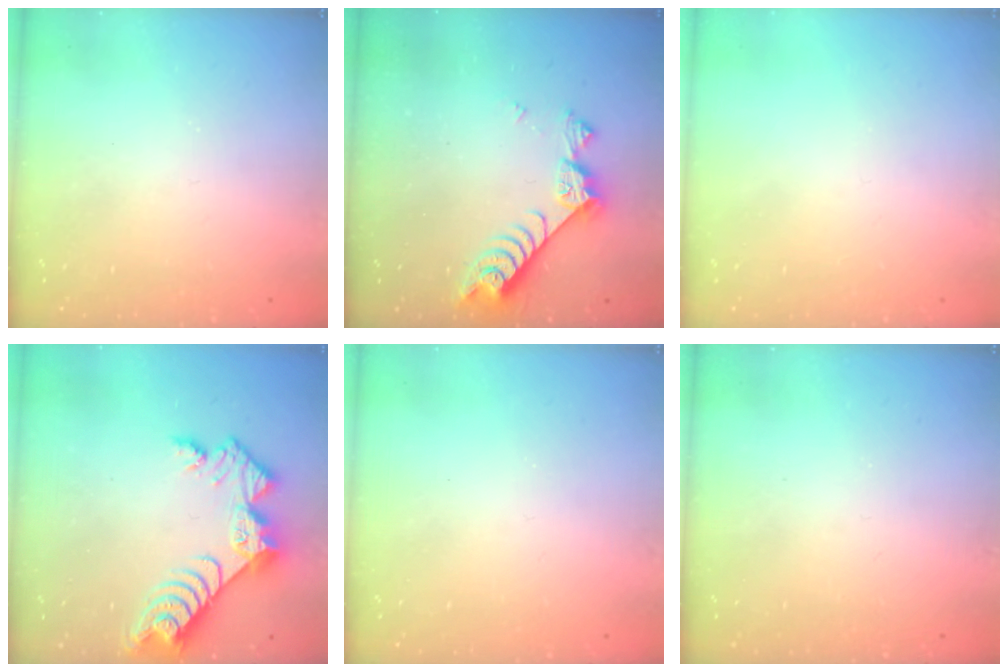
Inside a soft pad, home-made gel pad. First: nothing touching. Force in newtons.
{"total": 7.7, "press": 7.6, "slide": 1.2}
{"total": 0.0}
{"total": 10.5, "press": 10.4, "slide": 0.8}
{"total": 0.0}
{"total": 0.0}